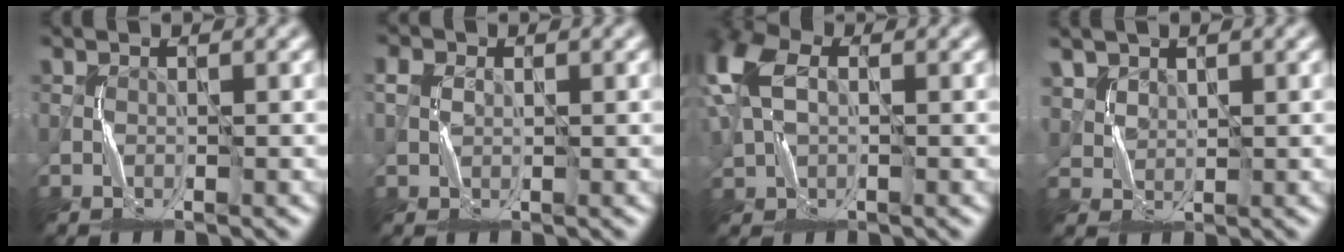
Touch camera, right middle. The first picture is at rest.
{"total": 1.6, "force": [0.6, 1.3, 0.6], "torque": [-0.011, 0.007, 0.011]}
{"total": 7.1, "force": [2.2, 4.7, 4.9], "torque": [-0.132, 0.013, 0.038]}
{"total": 2.0, "force": [1.7, 0.9, -0.6], "torque": [0.012, -0.005, 0.044]}